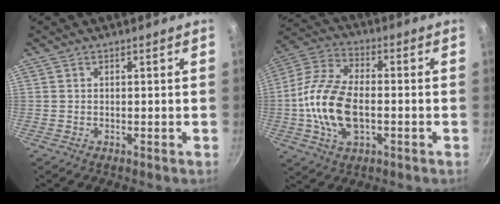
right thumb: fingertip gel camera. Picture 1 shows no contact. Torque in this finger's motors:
{"motor_torque": [-0.21, 1.13, 1.48, -0.36, 0.21]}